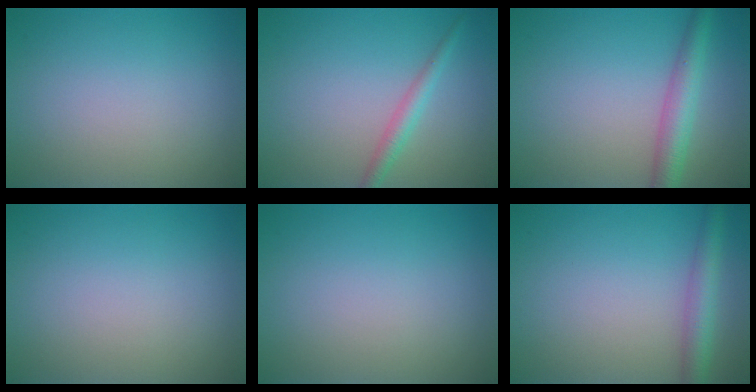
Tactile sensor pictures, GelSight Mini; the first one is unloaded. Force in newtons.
{"total": 1.9, "press": 1.9, "slide": 0.0}
{"total": 3.6, "press": 3.6, "slide": 0.1}
{"total": 0.0}
{"total": 0.0}
{"total": 3.2, "press": 3.2, "slide": 0.1}